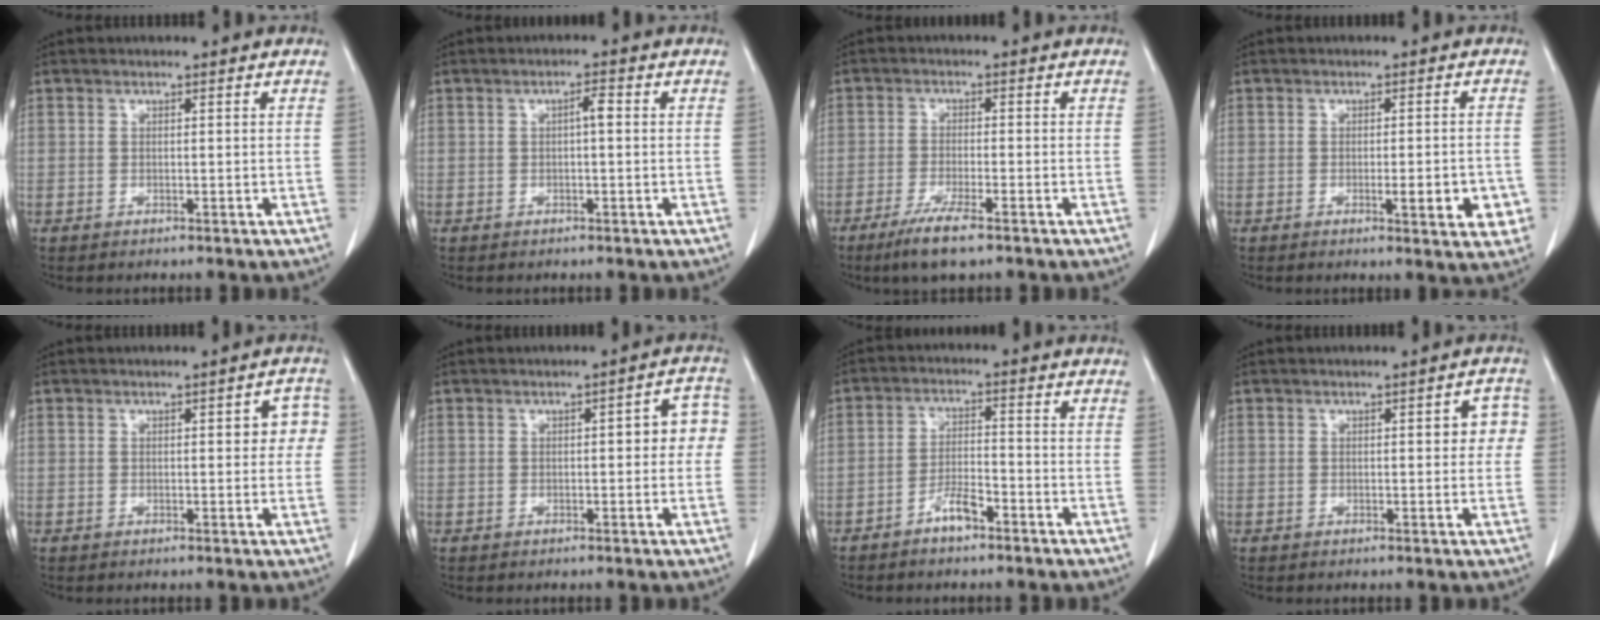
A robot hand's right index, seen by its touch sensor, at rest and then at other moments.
{"total": 1.8, "force": [0.1, 0.3, 1.7], "torque": [-0.029, 0.004, 0.002]}
{"total": 6.2, "force": [-4.2, 0.5, 4.5], "torque": [-0.091, -0.016, -0.073]}
{"total": 6.1, "force": [-1.9, 1.4, 5.6], "torque": [-0.064, -0.005, -0.022]}
{"total": 3.9, "force": [0.5, 1.6, 3.5], "torque": [-0.027, 0.015, 0.002]}
{"total": 4.9, "force": [0.3, 1.8, 4.5], "torque": [-0.041, 0.025, -0.002]}
{"total": 4.4, "force": [-3.1, 1.2, 2.9], "torque": [-0.058, 0.008, -0.057]}
{"total": 3.6, "force": [0.4, 1.4, 3.3], "torque": [-0.028, 0.012, 0.001]}